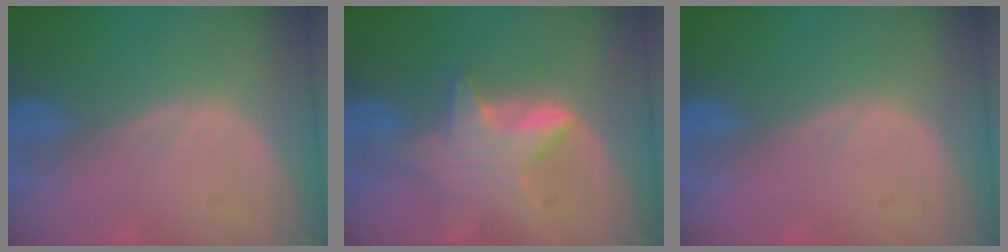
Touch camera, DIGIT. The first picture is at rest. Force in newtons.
{"total": 5.8, "press": 5.6, "slide": 1.5}
{"total": 0.0}